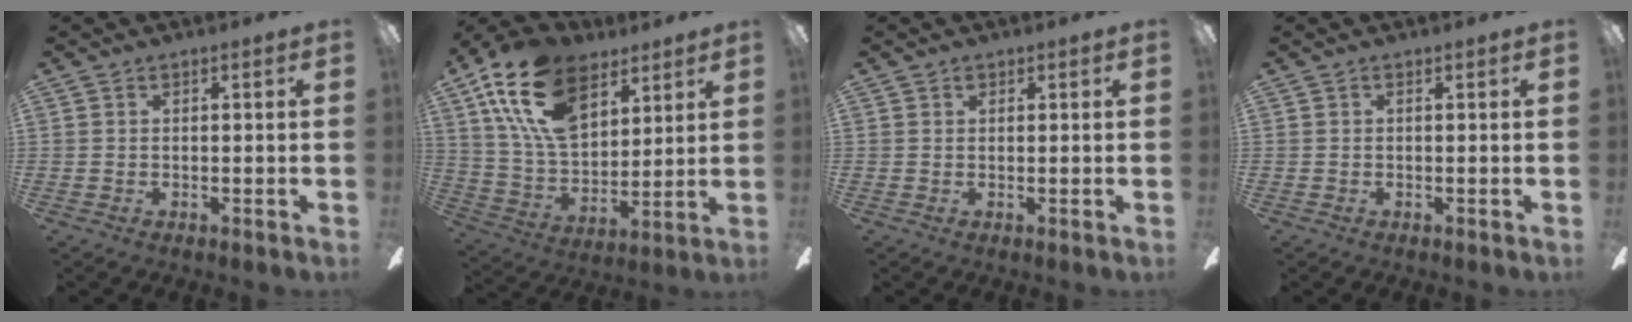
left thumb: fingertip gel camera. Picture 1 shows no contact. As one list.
[{"total": 20.4, "force": [11.6, 11.9, 11.9], "torque": [-0.239, -0.036, 0.213]}, {"total": 0.8, "force": [0.5, 0.6, 0.3], "torque": [-0.007, 0.001, 0.010]}, {"total": 0.0}]